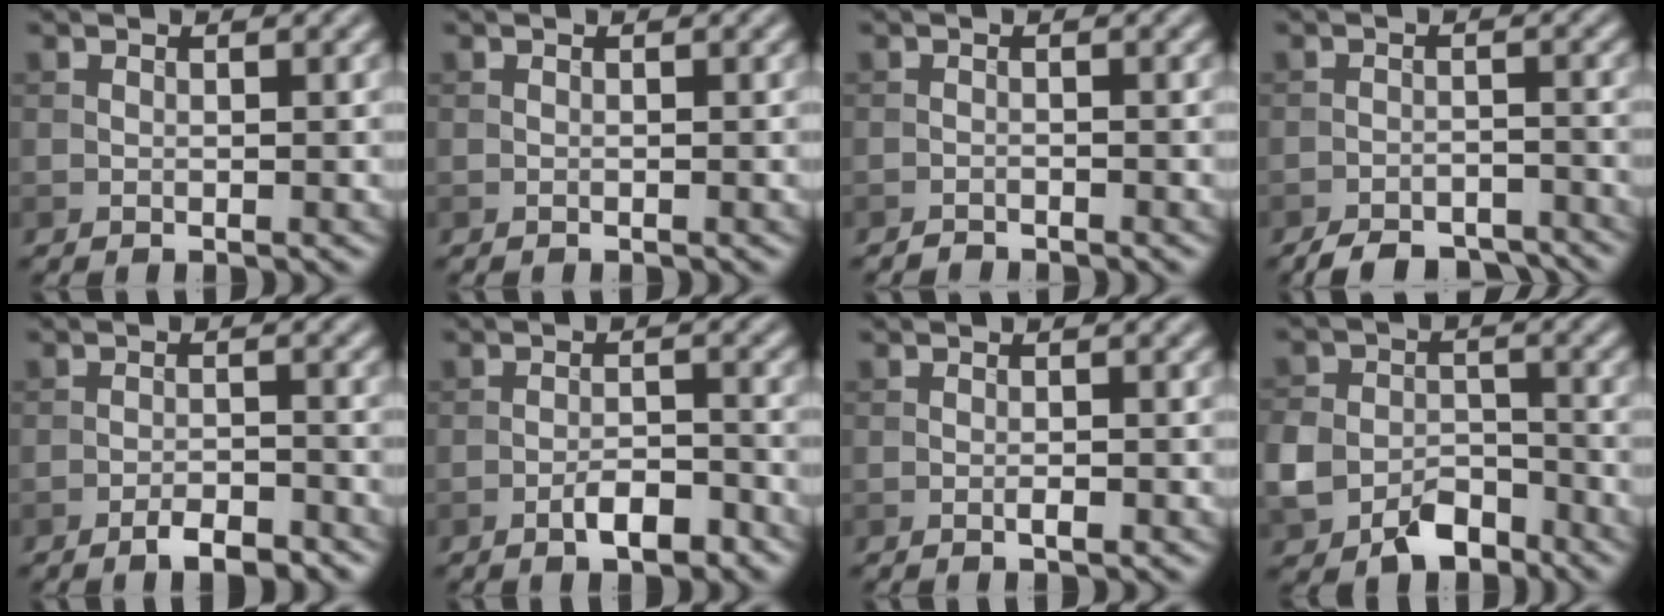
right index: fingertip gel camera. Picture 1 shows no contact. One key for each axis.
{"total": 0.0}
{"total": 0.8, "fx": -0.8, "fy": 0.1, "fz": 0.0, "tx": 0.002, "ty": 0.001, "tz": -0.018}
{"total": 5.0, "fx": -4.5, "fy": 1.5, "fz": 1.6, "tx": -0.021, "ty": -0.005, "tz": -0.073}
{"total": 2.8, "fx": -2.1, "fy": 0.7, "fz": 1.7, "tx": -0.024, "ty": 0.004, "tz": -0.038}
{"total": 3.1, "fx": -1.9, "fy": 1.0, "fz": 2.2, "tx": -0.034, "ty": 0.006, "tz": -0.033}
{"total": 0.9, "fx": -0.4, "fy": 0.2, "fz": 0.8, "tx": -0.014, "ty": 0.000, "tz": -0.006}
{"total": 6.2, "fx": -3.4, "fy": 4.3, "fz": 2.9, "tx": -0.054, "ty": -0.007, "tz": -0.067}